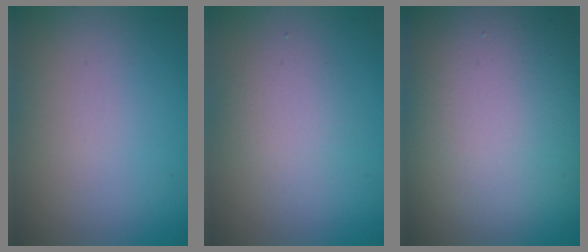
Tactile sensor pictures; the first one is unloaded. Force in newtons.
{"total": 2.3, "press": 2.3, "slide": 0.2}
{"total": 19.9, "press": 19.9, "slide": 1.1}